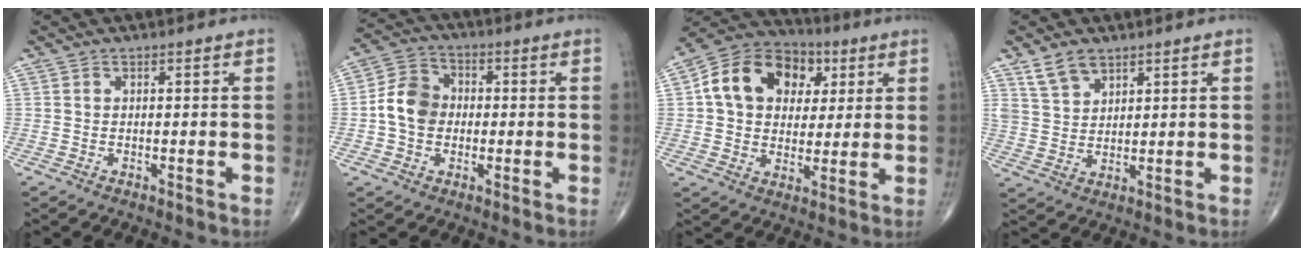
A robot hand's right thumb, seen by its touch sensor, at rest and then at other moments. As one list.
[{"total": 8.4, "force": [-0.6, 6.8, 4.8], "torque": [-0.073, 0.024, -0.024]}, {"total": 16.6, "force": [4.3, 12.6, 9.9], "torque": [-0.140, 0.010, 0.064]}, {"total": 5.5, "force": [3.9, 3.0, 2.5], "torque": [-0.035, -0.020, 0.083]}]